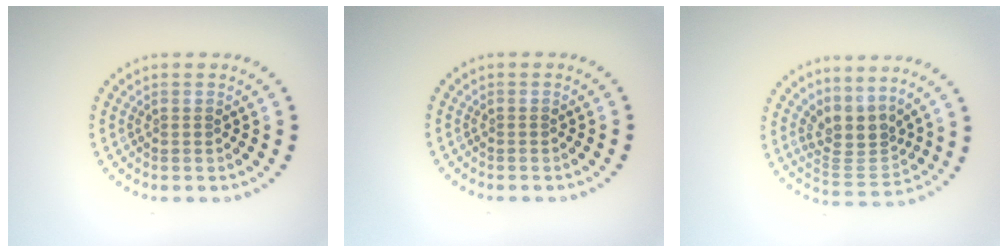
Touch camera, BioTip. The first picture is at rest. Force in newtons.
{"total": 0.0}
{"total": 3.6, "press": 2.6, "slide": 2.4}